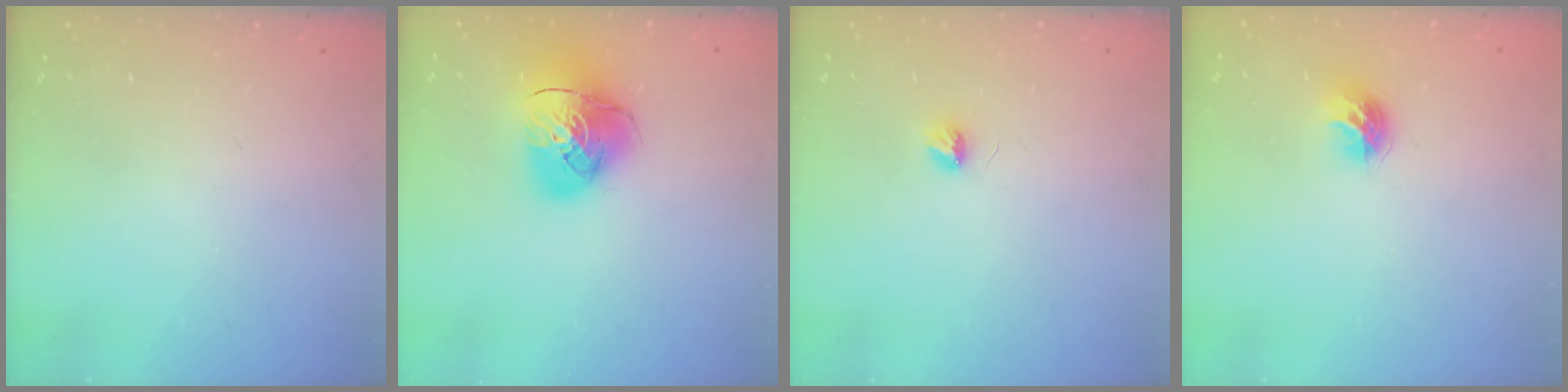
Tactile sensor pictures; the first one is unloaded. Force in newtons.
{"total": 13.4, "press": 13.3, "slide": 1.7}
{"total": 3.4, "press": 3.4, "slide": 0.4}
{"total": 8.6, "press": 8.6, "slide": 0.0}